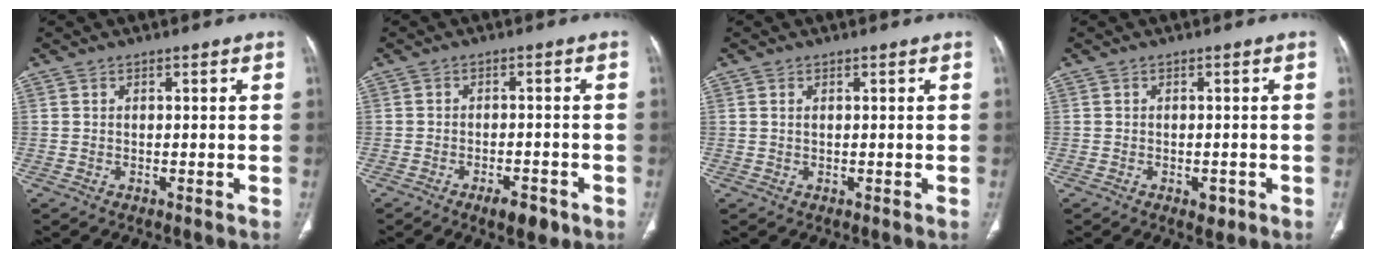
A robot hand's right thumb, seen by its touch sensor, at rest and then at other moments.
{"total": 4.6, "force": [-2.8, 1.8, 3.2], "torque": [-0.042, 0.009, -0.037]}
{"total": 0.6, "force": [0.3, 0.3, 0.4], "torque": [-0.008, 0.003, 0.009]}
{"total": 1.9, "force": [-0.9, 1.2, 1.2], "torque": [-0.005, 0.001, -0.008]}